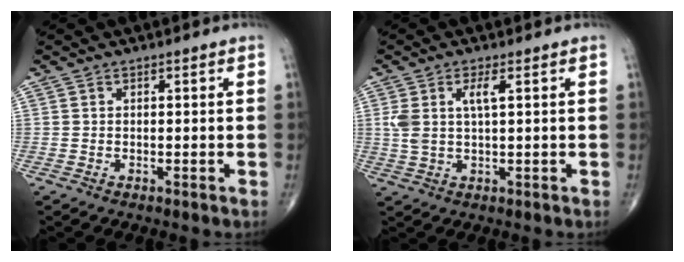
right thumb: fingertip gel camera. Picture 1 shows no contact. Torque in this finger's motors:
{"motor_torque": [-0.60, 0.65, 0.73, 0.40, 0.01]}